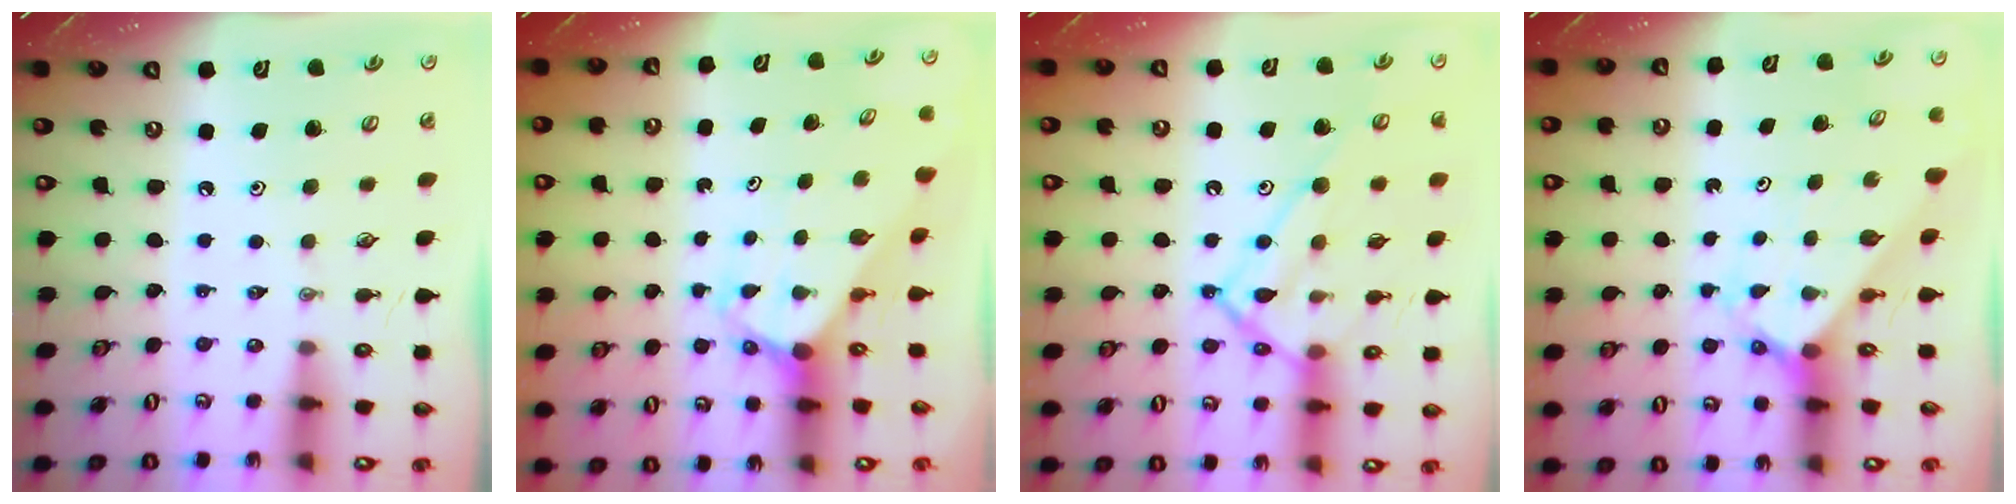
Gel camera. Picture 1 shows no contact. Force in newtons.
{"total": 3.3, "press": 3.3, "slide": 0.3}
{"total": 15.9, "press": 15.9, "slide": 1.3}
{"total": 2.2, "press": 2.2, "slide": 0.2}